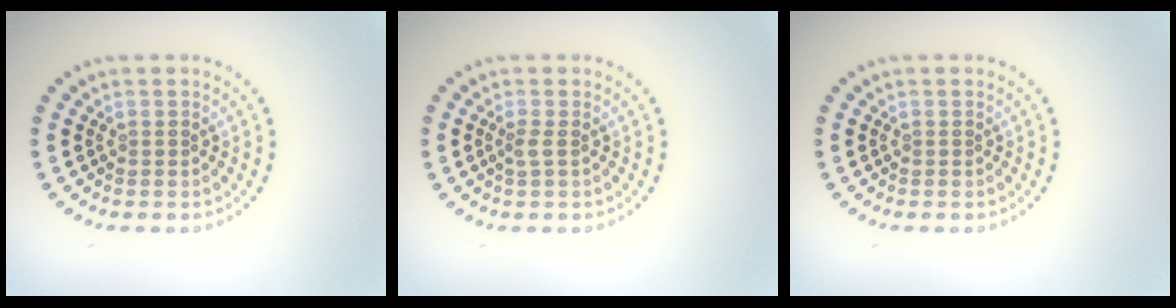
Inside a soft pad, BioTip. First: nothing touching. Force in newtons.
{"total": 0.9, "press": 0.7, "slide": 0.5}
{"total": 0.0}